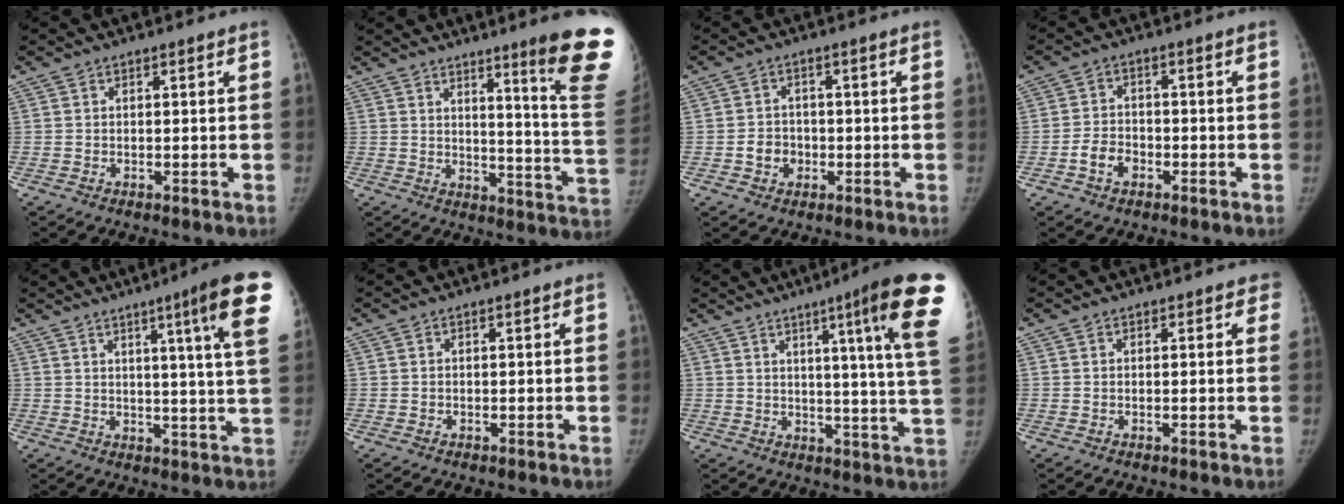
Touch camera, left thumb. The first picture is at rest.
{"total": 17.6, "force": [10.5, 0.3, 14.1], "torque": [-0.153, -0.084, 0.134]}
{"total": 4.0, "force": [-1.1, 3.5, 1.5], "torque": [-0.005, 0.013, -0.018]}
{"total": 4.4, "force": [-2.1, 3.1, 2.2], "torque": [-0.031, 0.022, -0.039]}
{"total": 14.9, "force": [7.5, 0.1, 12.9], "torque": [-0.165, -0.035, 0.083]}
{"total": 0.0}
{"total": 19.3, "force": [9.6, 0.4, 16.7], "torque": [-0.205, -0.046, 0.109]}
{"total": 1.7, "force": [1.0, 0.9, 1.0], "torque": [0.010, 0.000, 0.001]}